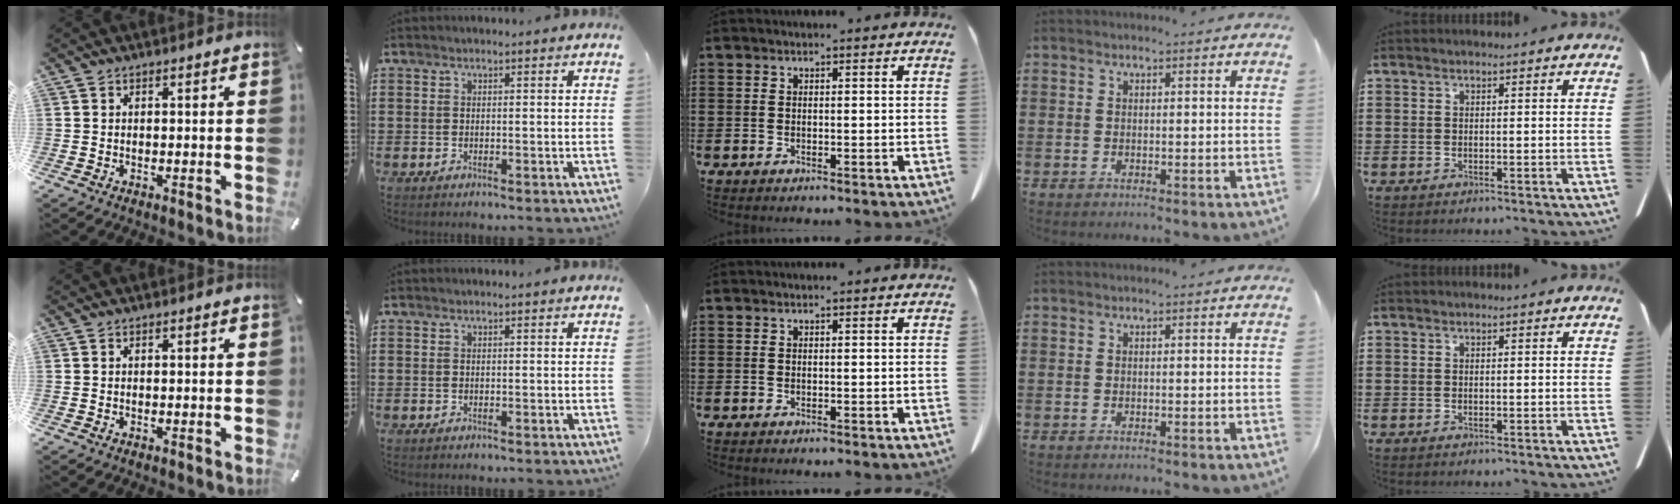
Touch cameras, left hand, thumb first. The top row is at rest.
{}